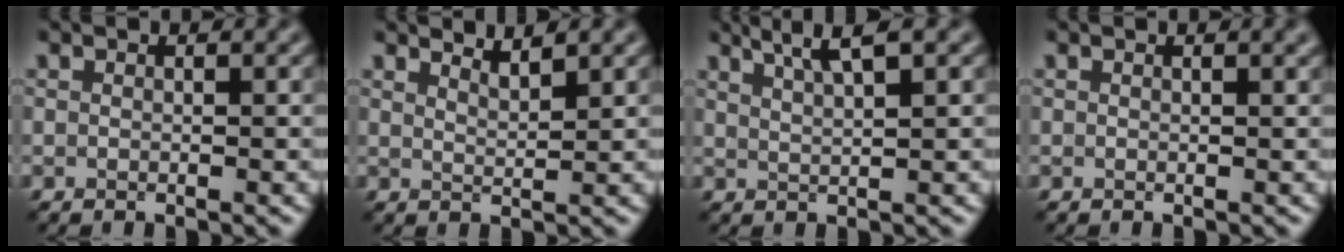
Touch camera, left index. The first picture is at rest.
{"total": 2.1, "force": [1.9, 0.4, 0.9], "torque": [-0.004, 0.002, 0.026]}
{"total": 3.7, "force": [2.5, 0.7, 2.7], "torque": [-0.031, 0.008, 0.036]}
{"total": 1.0, "force": [0.6, 0.3, 0.7], "torque": [-0.004, 0.005, 0.007]}